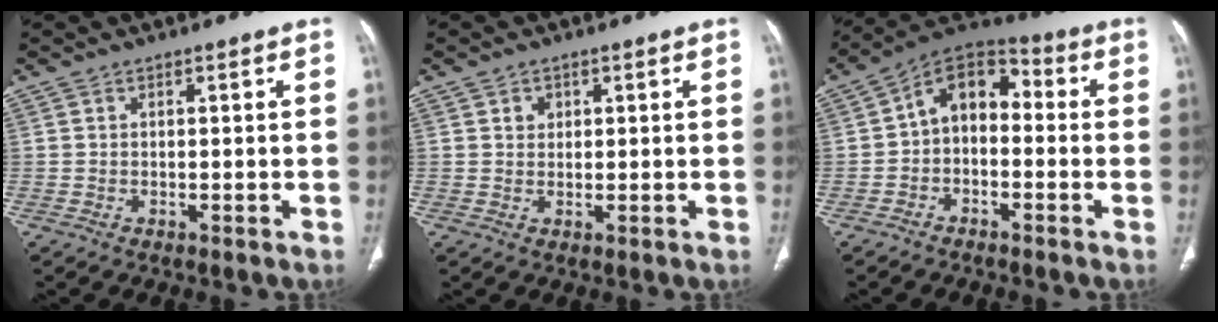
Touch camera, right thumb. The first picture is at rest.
{"total": 1.8, "force": [0.8, 1.5, 0.6], "torque": [0.002, -0.003, 0.011]}
{"total": 9.7, "force": [-0.7, 6.6, 7.0], "torque": [-0.083, 0.041, -0.034]}